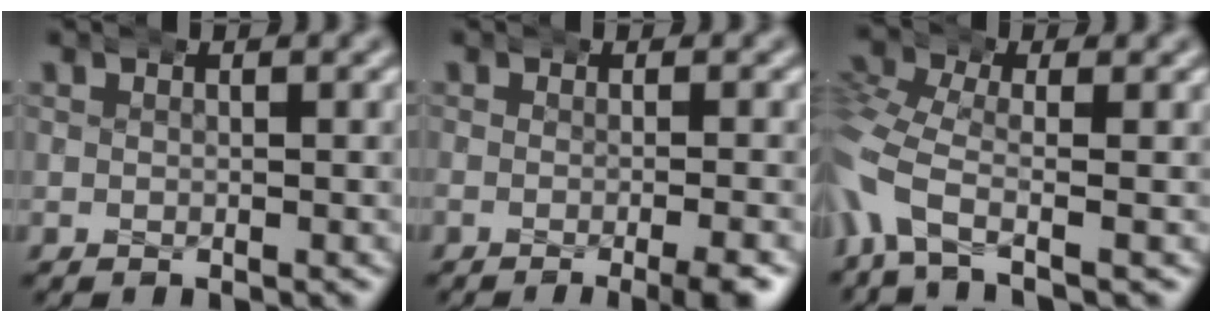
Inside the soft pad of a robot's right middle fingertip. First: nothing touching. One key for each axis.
{"total": 2.6, "fx": -1.4, "fy": -0.1, "fz": 2.2, "tx": -0.019, "ty": 0.004, "tz": -0.029}
{"total": 3.9, "fx": -1.4, "fy": 2.6, "fz": 2.5, "tx": -0.100, "ty": -0.023, "tz": -0.015}